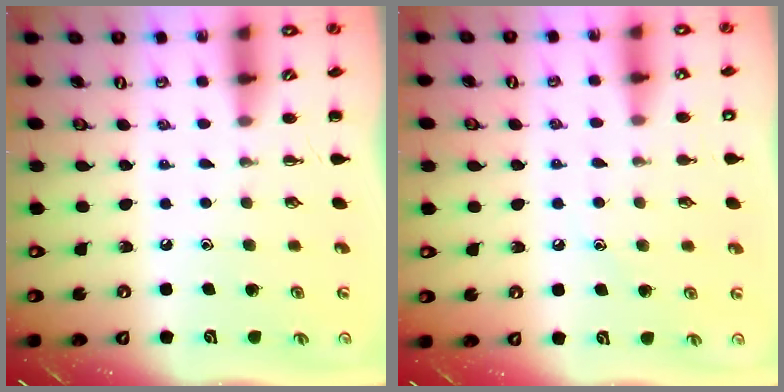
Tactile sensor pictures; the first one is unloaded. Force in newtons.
{"total": 7.3, "press": 7.1, "slide": 1.8}